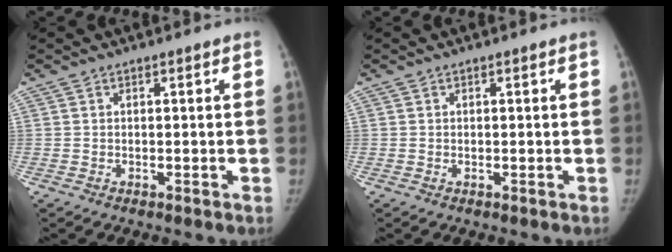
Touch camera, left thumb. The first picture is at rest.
{"total": 0.0}